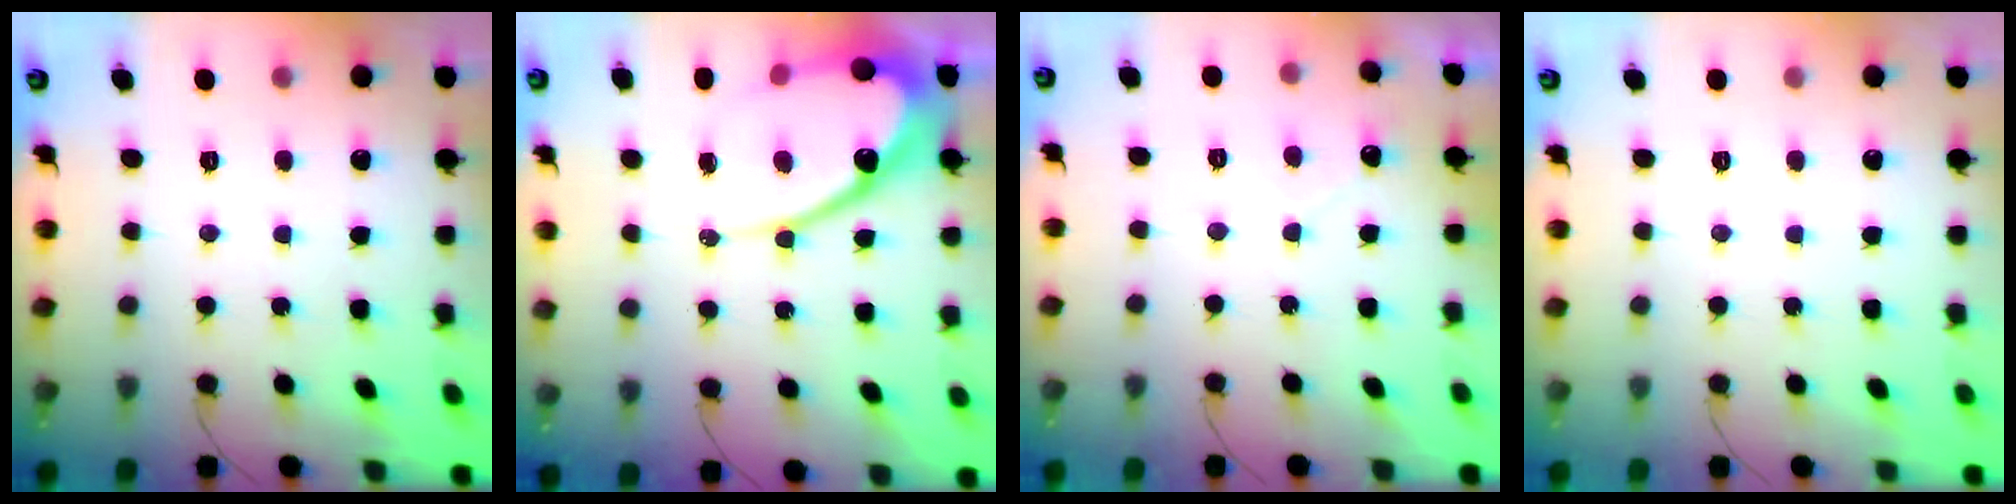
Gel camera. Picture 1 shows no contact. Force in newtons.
{"total": 17.3, "press": 17.3, "slide": 1.7}
{"total": 3.2, "press": 3.2, "slide": 0.1}
{"total": 0.0}